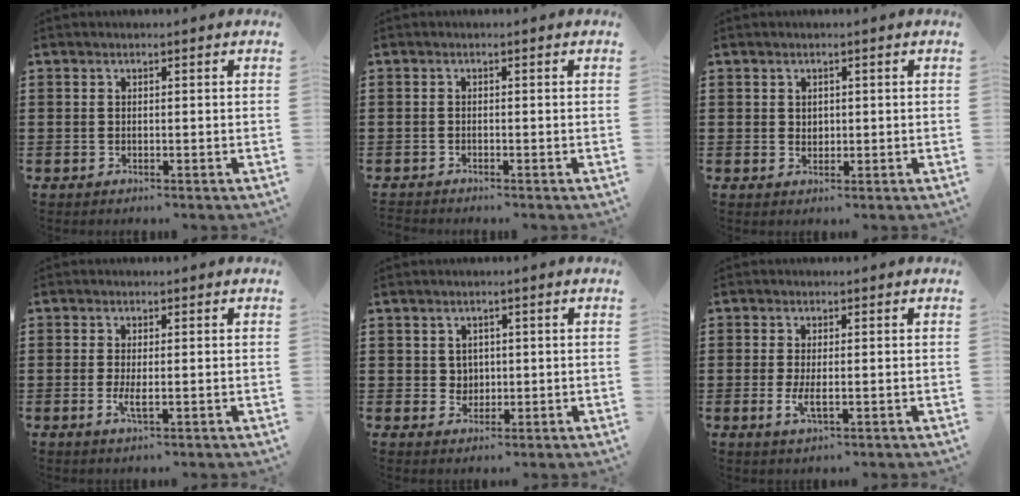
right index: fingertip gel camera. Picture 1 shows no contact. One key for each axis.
{"total": 0.8, "fx": -0.8, "fy": 0.0, "fz": -0.1, "tx": 0.000, "ty": 0.001, "tz": -0.016}
{"total": 1.2, "fx": 0.6, "fy": 1.0, "fz": 0.4, "tx": -0.009, "ty": 0.005, "tz": 0.011}
{"total": 2.5, "fx": -0.5, "fy": 0.4, "fz": 2.4, "tx": -0.050, "ty": -0.008, "tz": -0.010}
{"total": 2.0, "fx": 0.7, "fy": 1.9, "fz": 0.5, "tx": -0.018, "ty": 0.009, "tz": 0.012}
{"total": 2.9, "fx": -0.4, "fy": 0.8, "fz": 2.8, "tx": -0.056, "ty": -0.006, "tz": -0.009}